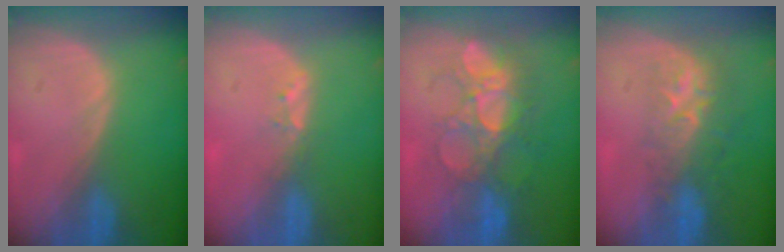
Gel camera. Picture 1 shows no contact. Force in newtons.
{"total": 1.7, "press": 1.5, "slide": 0.9}
{"total": 8.7, "press": 8.3, "slide": 2.4}
{"total": 8.8, "press": 7.1, "slide": 5.2}